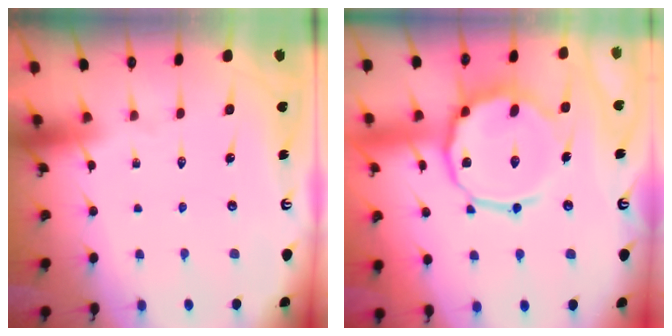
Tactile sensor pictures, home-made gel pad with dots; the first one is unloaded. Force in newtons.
{"total": 15.2, "press": 15.1, "slide": 1.5}